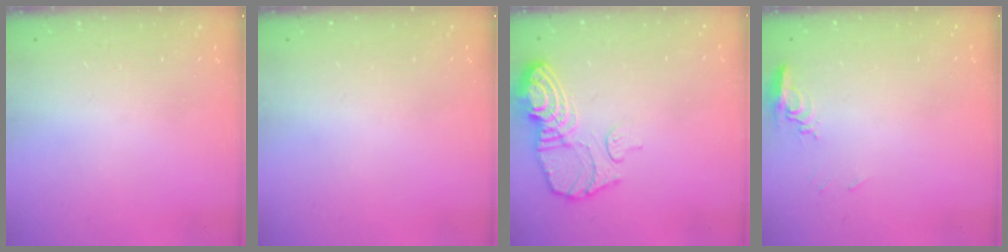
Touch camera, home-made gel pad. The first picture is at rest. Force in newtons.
{"total": 0.0}
{"total": 11.8, "press": 11.7, "slide": 1.1}
{"total": 8.3, "press": 8.1, "slide": 1.9}